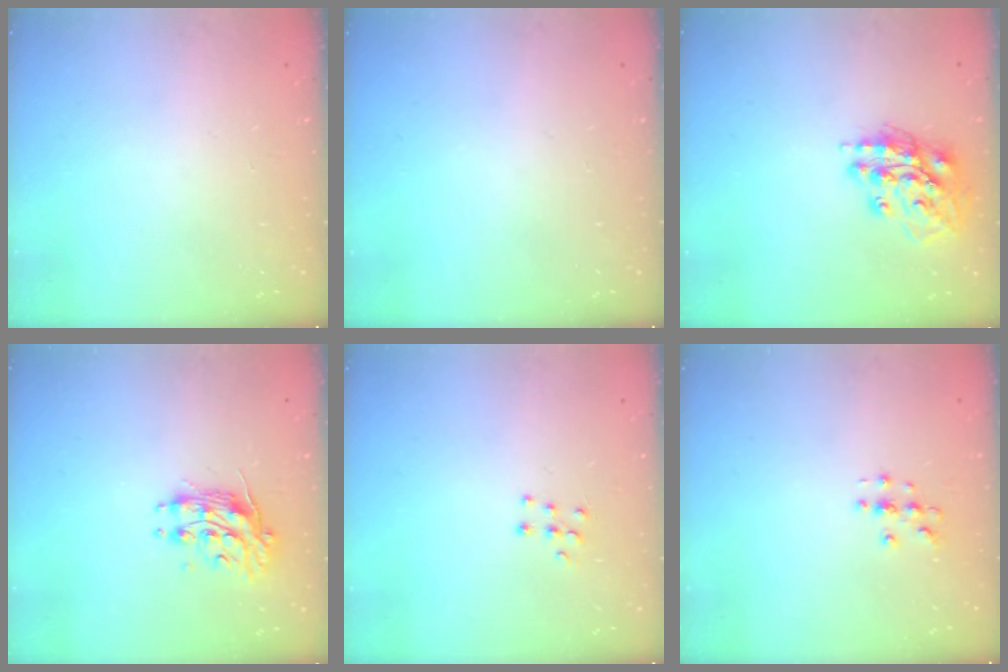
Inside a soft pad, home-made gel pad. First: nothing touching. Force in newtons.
{"total": 0.0}
{"total": 15.4, "press": 15.3, "slide": 1.9}
{"total": 10.9, "press": 10.9, "slide": 0.5}
{"total": 5.3, "press": 5.2, "slide": 0.4}
{"total": 2.8, "press": 2.8, "slide": 0.2}